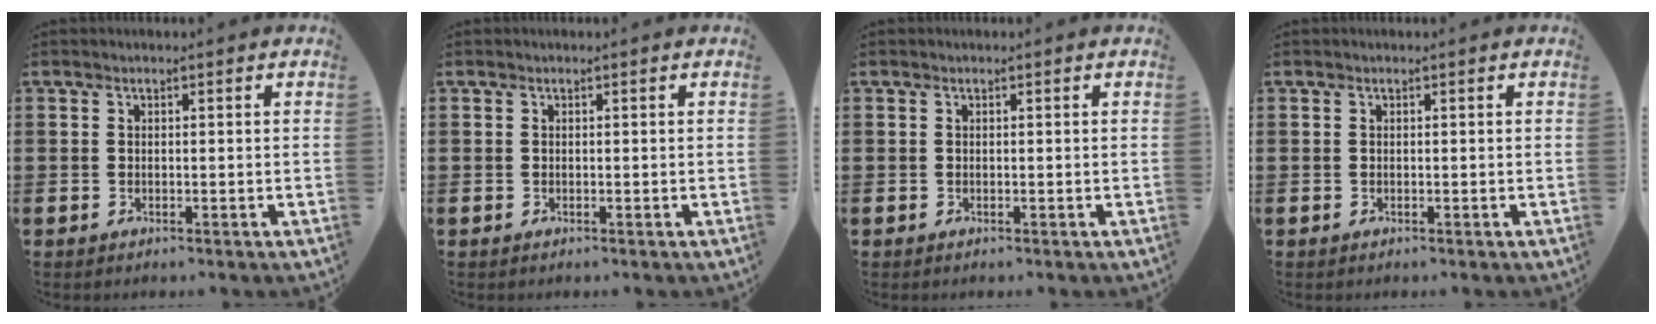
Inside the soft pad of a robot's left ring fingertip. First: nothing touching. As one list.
[{"total": 0.0}, {"total": 0.0}, {"total": 0.0}]